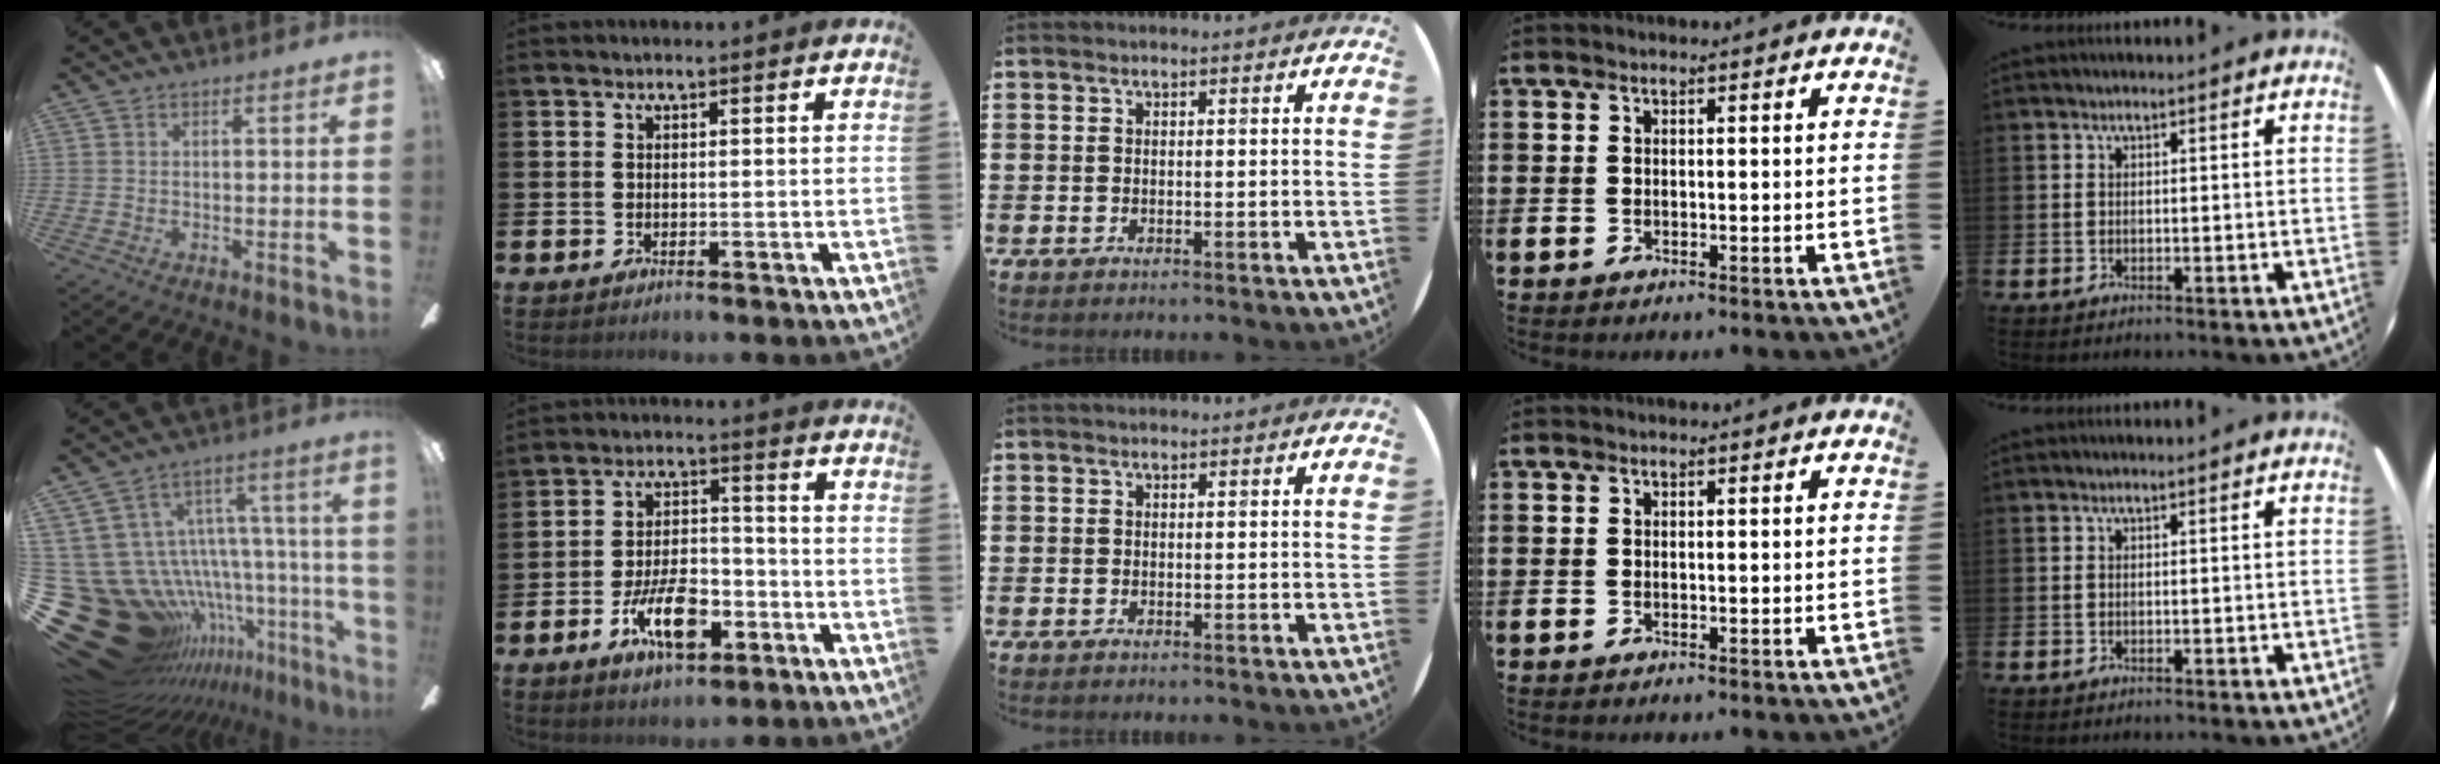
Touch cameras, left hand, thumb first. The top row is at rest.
{"thumb": {"total": 24.0, "force": [-11.2, 17.3, 12.2], "torque": [-0.200, 0.010, -0.100]}, "index": {"total": 8.9, "force": [-3.8, 4.3, 6.8], "torque": [-0.117, 0.004, -0.068]}}